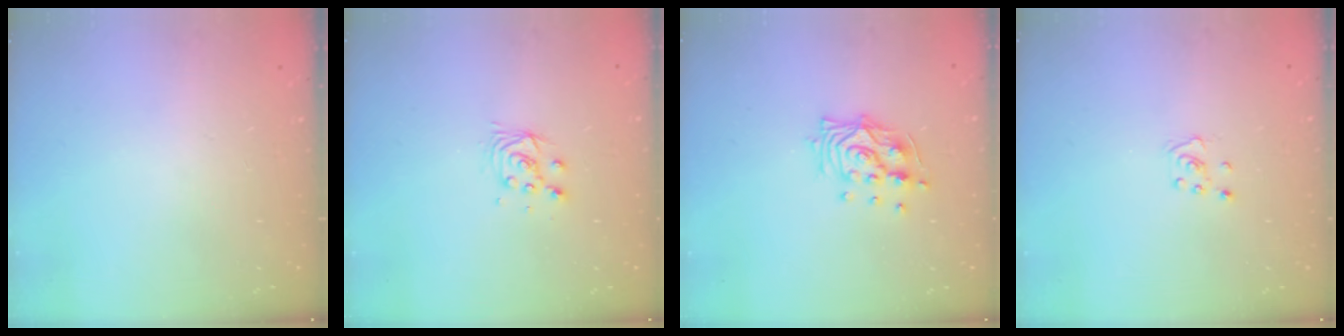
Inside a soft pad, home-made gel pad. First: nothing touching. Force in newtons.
{"total": 5.5, "press": 5.5, "slide": 0.5}
{"total": 11.7, "press": 11.7, "slide": 0.6}
{"total": 2.8, "press": 2.8, "slide": 0.3}